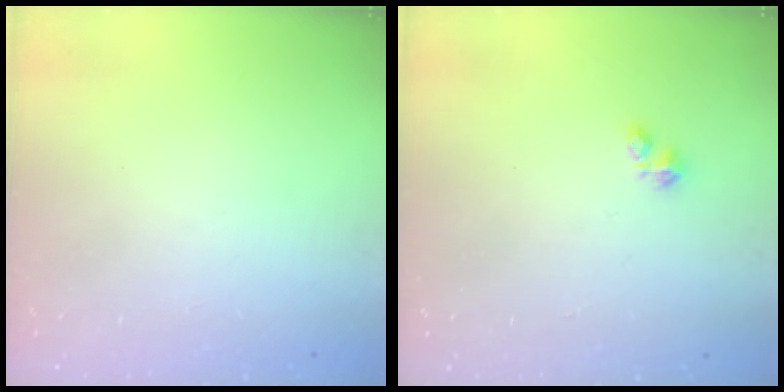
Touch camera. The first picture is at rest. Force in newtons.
{"total": 1.1, "press": 1.1, "slide": 0.3}